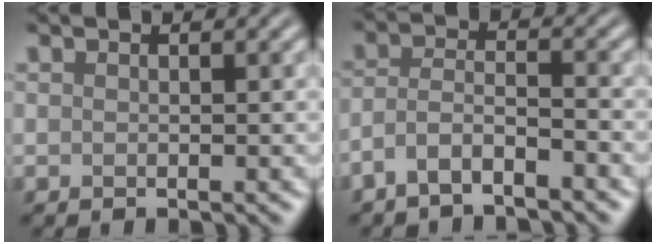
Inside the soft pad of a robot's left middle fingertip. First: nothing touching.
{"total": 3.2, "force": [-2.3, 1.0, 2.0], "torque": [-0.043, 0.006, -0.054]}